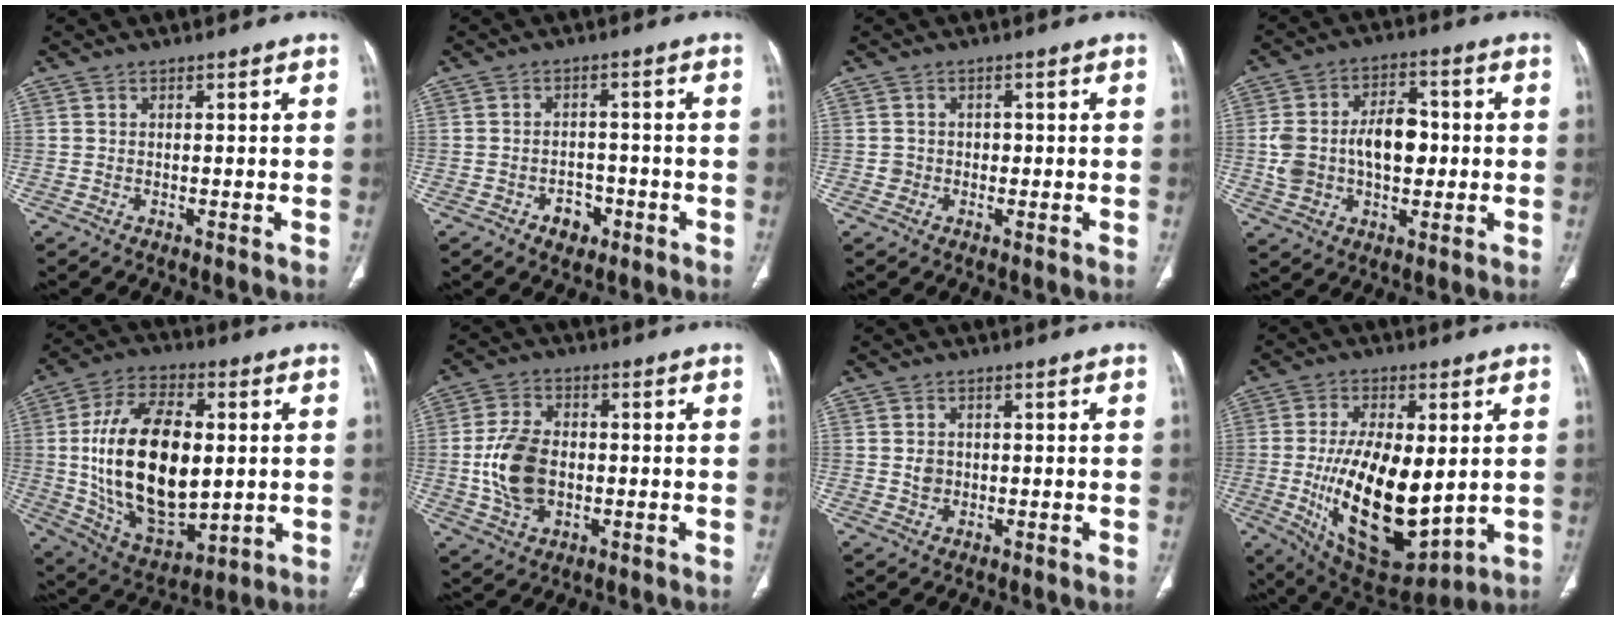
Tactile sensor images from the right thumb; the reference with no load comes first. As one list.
[{"total": 4.1, "force": [-2.2, 3.0, 1.9], "torque": [-0.005, 0.019, -0.030]}, {"total": 2.0, "force": [-0.2, 2.0, 0.3], "torque": [0.009, 0.009, -0.001]}, {"total": 13.5, "force": [-0.2, 8.9, 10.2], "torque": [-0.160, 0.026, 0.003]}, {"total": 24.6, "force": [1.0, 13.5, 20.5], "torque": [-0.352, -0.007, 0.030]}, {"total": 10.7, "force": [-1.0, 7.2, 7.9], "torque": [-0.143, 0.007, -0.016]}, {"total": 1.9, "force": [0.0, 1.8, 0.9], "torque": [-0.007, 0.003, 0.002]}, {"total": 21.3, "force": [-1.3, 10.0, 18.8], "torque": [-0.315, -0.028, 0.001]}]